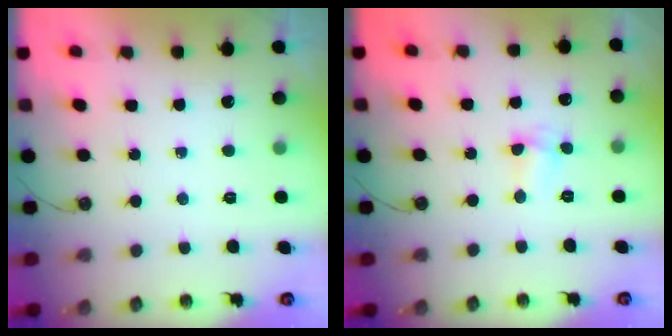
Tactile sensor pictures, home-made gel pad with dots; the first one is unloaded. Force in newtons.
{"total": 3.0, "press": 2.9, "slide": 0.6}